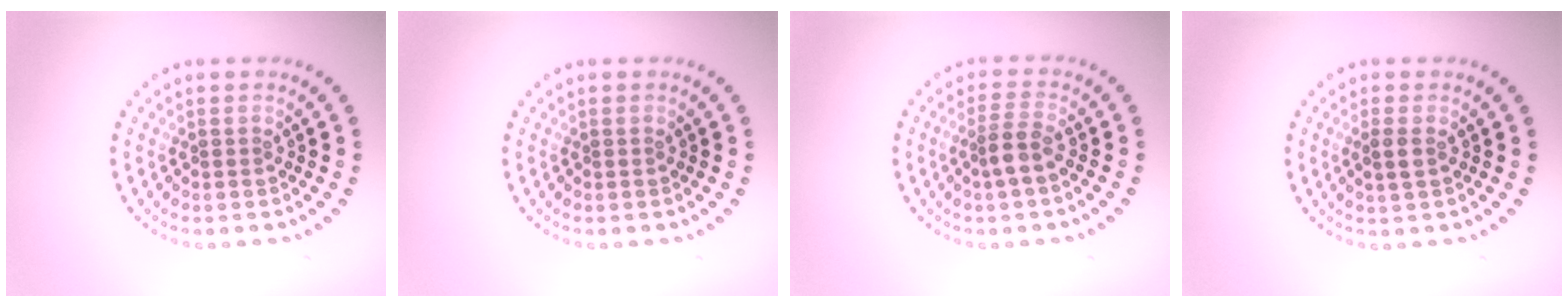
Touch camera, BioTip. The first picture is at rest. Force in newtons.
{"total": 0.0}
{"total": 2.3, "press": 1.8, "slide": 1.3}
{"total": 1.2, "press": 1.2, "slide": 0.3}